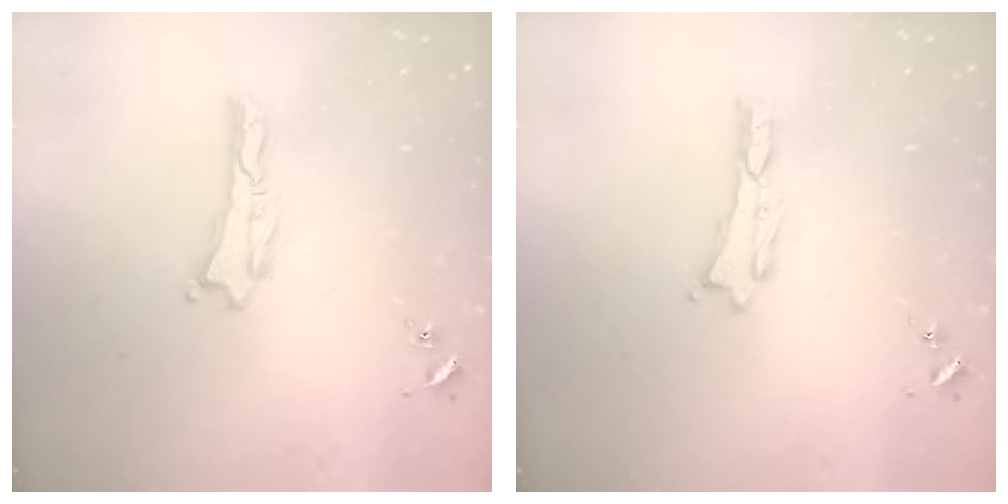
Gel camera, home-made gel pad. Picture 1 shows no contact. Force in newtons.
{"total": 0.0}